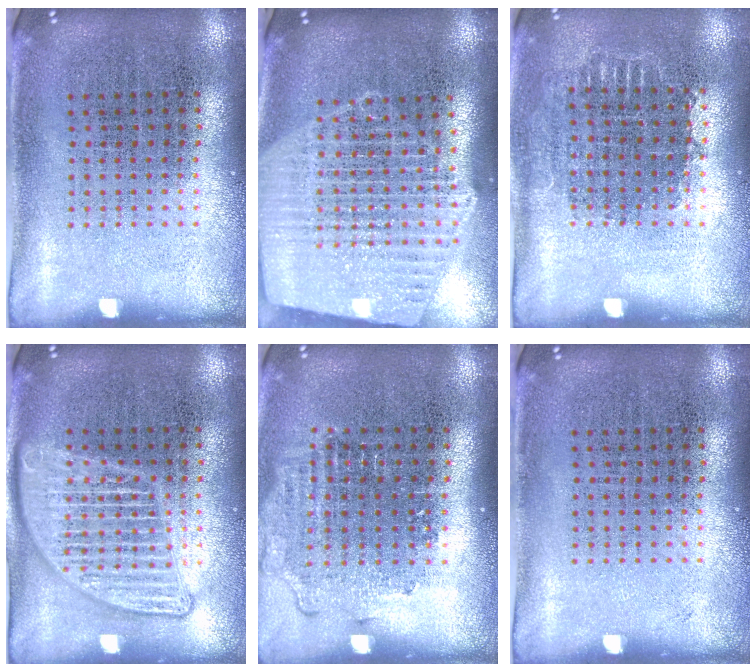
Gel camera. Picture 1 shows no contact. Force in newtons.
{"total": 2.4, "press": 2.1, "slide": 1.2}
{"total": 0.7, "press": 0.7, "slide": 0.1}
{"total": 2.1, "press": 2.1, "slide": 0.2}
{"total": 1.3, "press": 1.1, "slide": 0.6}
{"total": 0.0}